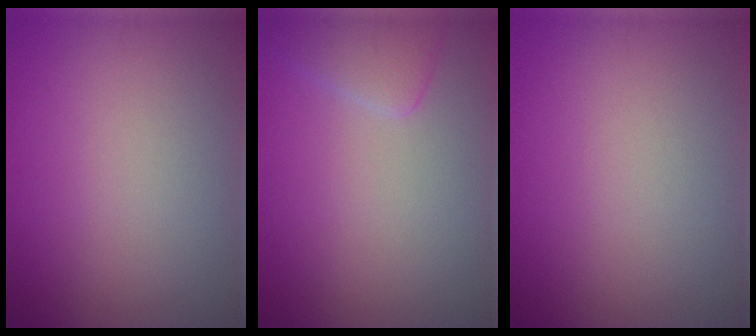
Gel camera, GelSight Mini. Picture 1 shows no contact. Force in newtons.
{"total": 2.1, "press": 2.1, "slide": 0.2}
{"total": 0.0}